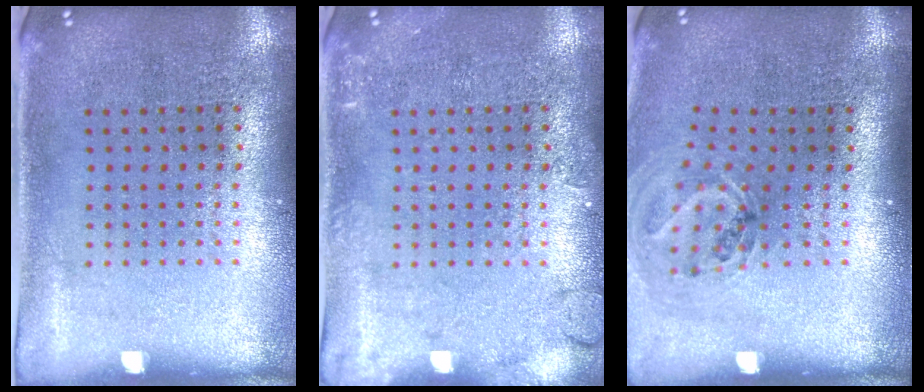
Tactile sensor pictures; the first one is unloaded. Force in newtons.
{"total": 1.9, "press": 1.8, "slide": 0.2}
{"total": 1.1, "press": 1.1, "slide": 0.4}